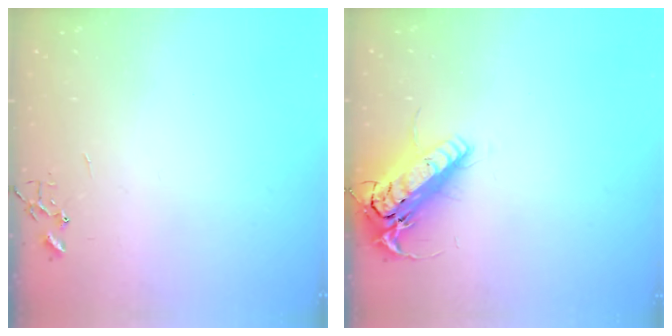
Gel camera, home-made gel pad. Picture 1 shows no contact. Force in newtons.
{"total": 17.8, "press": 17.5, "slide": 3.4}